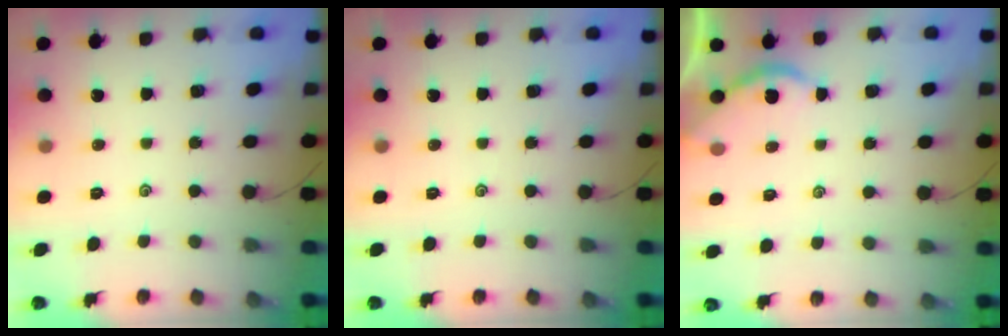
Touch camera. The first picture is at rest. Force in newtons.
{"total": 0.0}
{"total": 2.4, "press": 2.3, "slide": 0.5}